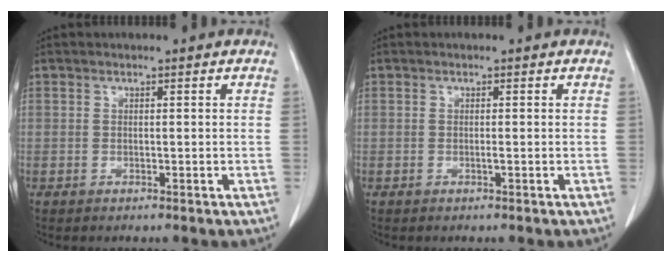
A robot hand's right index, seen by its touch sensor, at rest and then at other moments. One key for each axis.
{"total": 0.6, "fx": -0.2, "fy": 0.2, "fz": 0.6, "tx": -0.014, "ty": -0.001, "tz": -0.002}